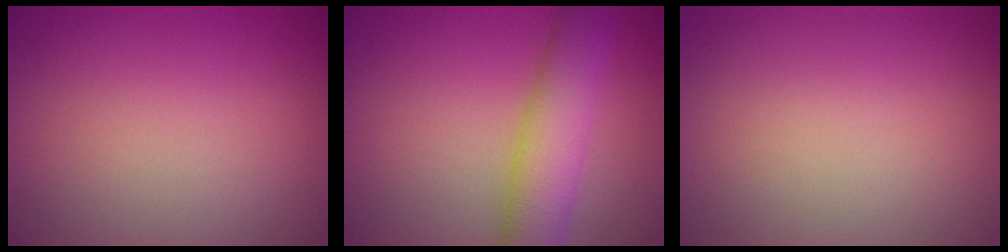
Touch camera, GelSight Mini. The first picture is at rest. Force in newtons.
{"total": 5.9, "press": 5.9, "slide": 0.2}
{"total": 0.0}